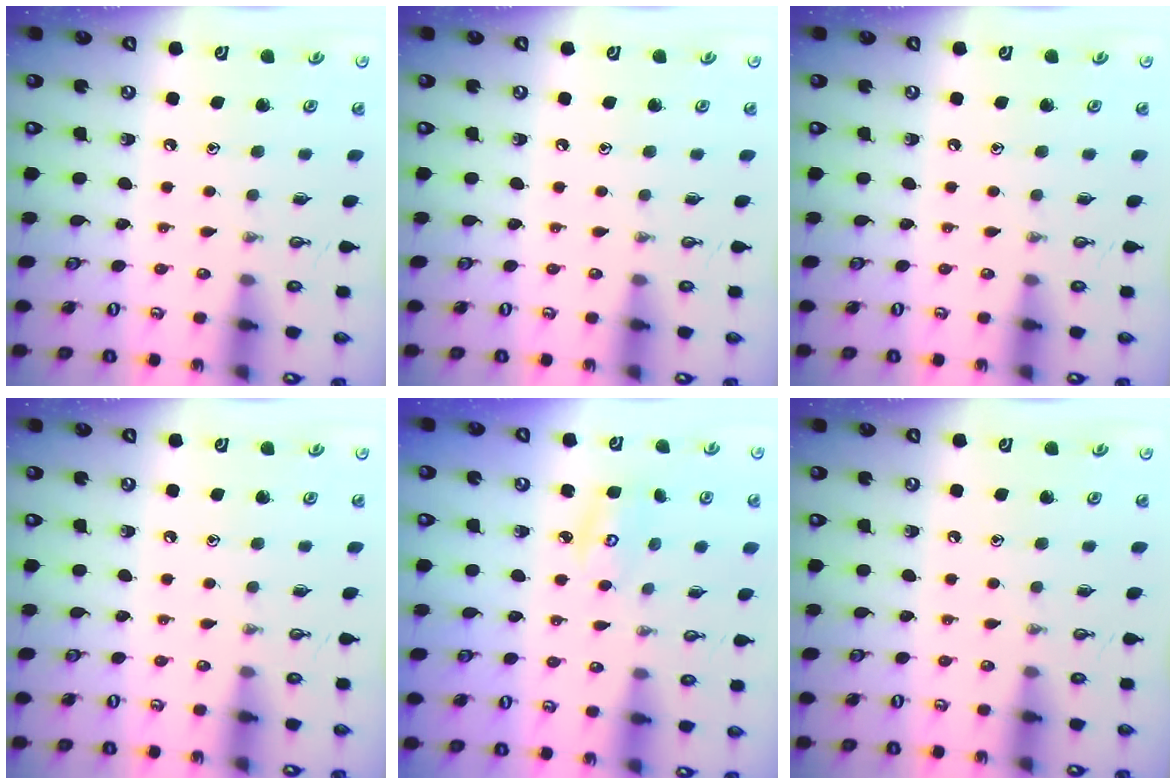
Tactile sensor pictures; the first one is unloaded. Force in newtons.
{"total": 0.0}
{"total": 0.0}
{"total": 0.0}
{"total": 5.5, "press": 5.5, "slide": 0.5}
{"total": 0.0}